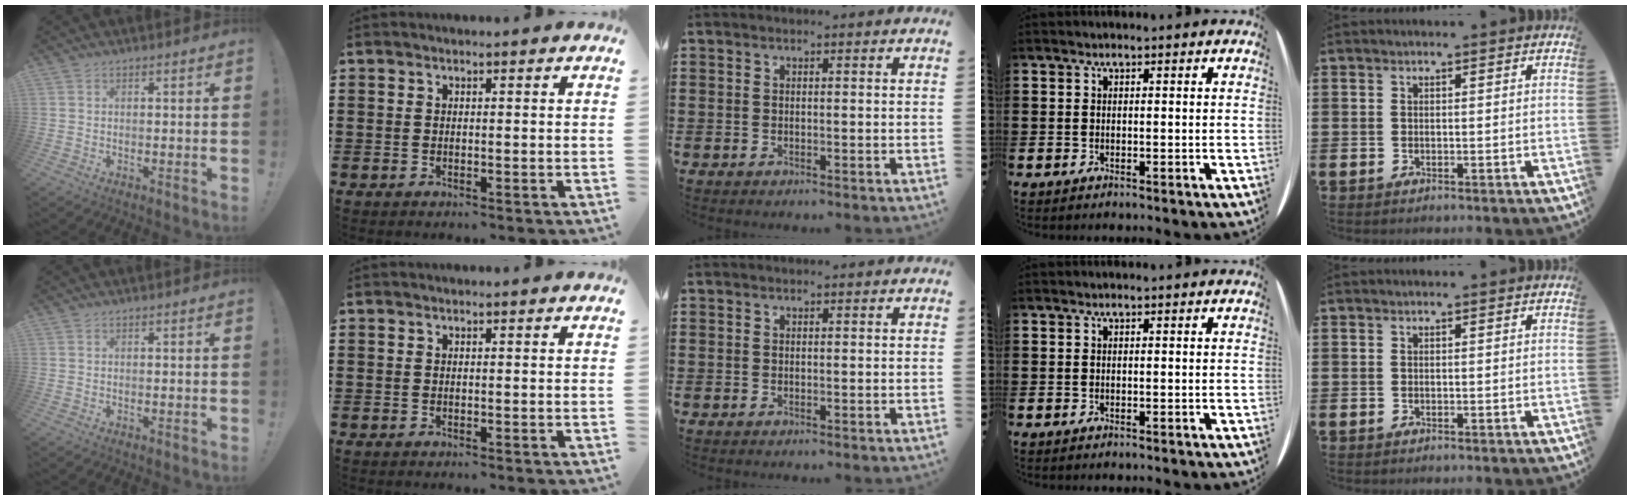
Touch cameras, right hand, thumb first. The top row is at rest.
{}